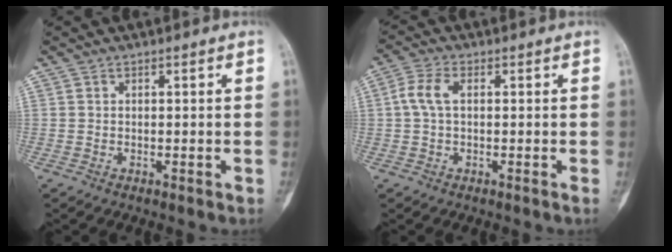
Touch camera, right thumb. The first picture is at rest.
{"total": 4.4, "force": [0.5, 2.0, 3.8], "torque": [-0.096, 0.008, 0.002]}